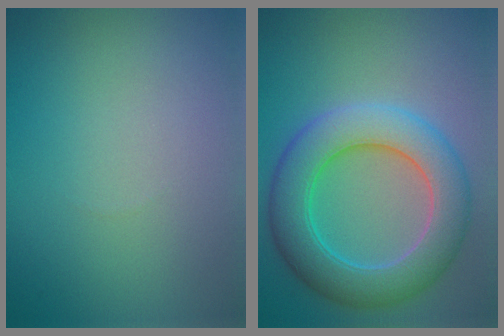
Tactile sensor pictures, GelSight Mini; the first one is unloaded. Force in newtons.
{"total": 7.5, "press": 7.5, "slide": 0.4}